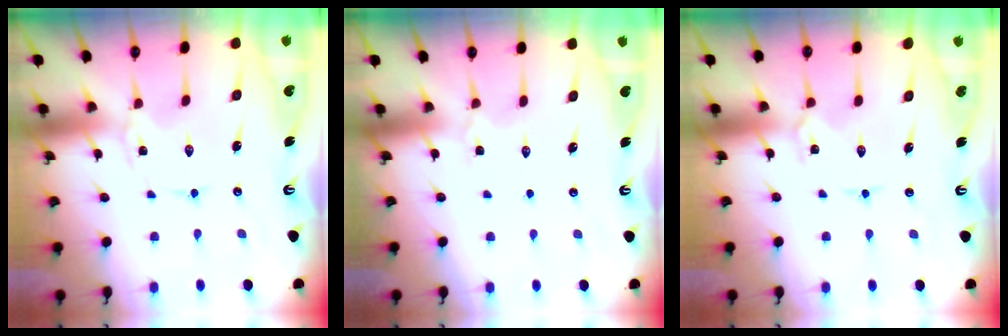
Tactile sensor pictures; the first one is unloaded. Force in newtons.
{"total": 2.7, "press": 2.7, "slide": 0.3}
{"total": 1.8, "press": 1.7, "slide": 0.3}